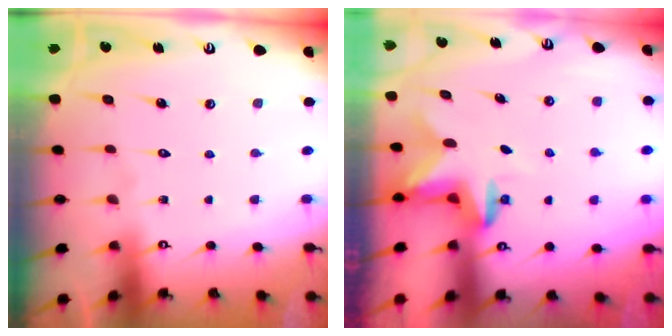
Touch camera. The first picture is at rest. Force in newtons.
{"total": 2.9, "press": 2.8, "slide": 0.6}